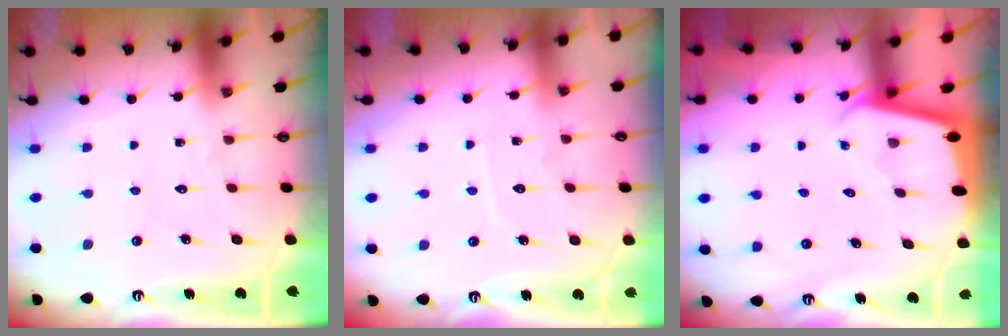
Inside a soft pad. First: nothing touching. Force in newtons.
{"total": 5.0, "press": 4.9, "slide": 0.6}
{"total": 1.9, "press": 1.9, "slide": 0.1}